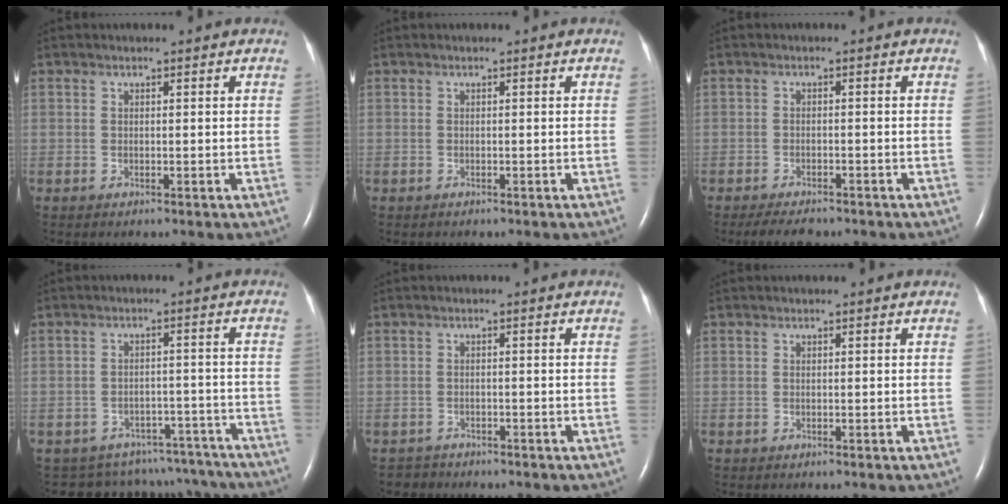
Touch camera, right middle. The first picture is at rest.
{"total": 0.0}
{"total": 4.5, "force": [-3.8, 1.4, 2.0], "torque": [-0.032, -0.008, -0.056]}
{"total": 14.5, "force": [-13.4, 5.5, 1.2], "torque": [-0.020, 0.032, -0.150]}
{"total": 2.1, "force": [-1.8, 0.9, -0.6], "torque": [0.002, 0.000, -0.031]}
{"total": 0.0}